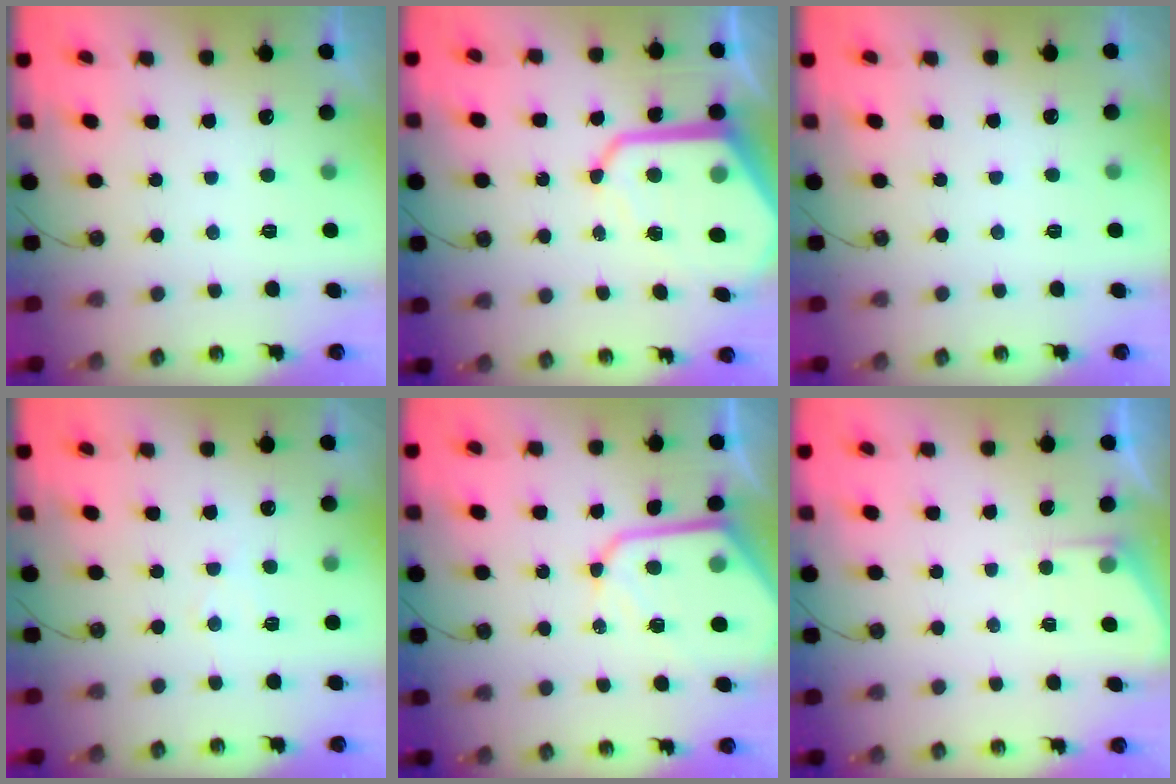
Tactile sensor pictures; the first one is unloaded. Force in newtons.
{"total": 13.5, "press": 13.4, "slide": 1.0}
{"total": 2.0, "press": 2.0, "slide": 0.4}
{"total": 5.5, "press": 5.5, "slide": 0.3}
{"total": 13.5, "press": 13.4, "slide": 1.2}
{"total": 3.0, "press": 2.9, "slide": 0.4}